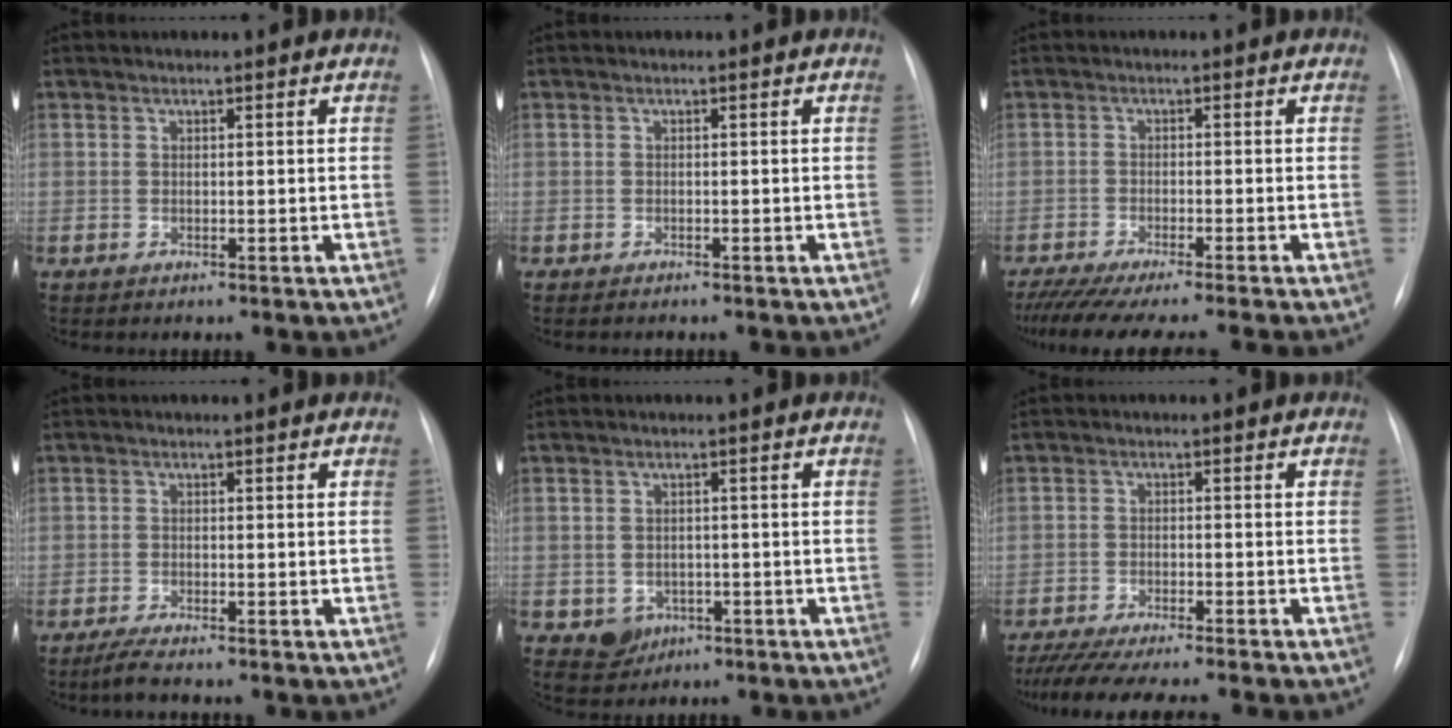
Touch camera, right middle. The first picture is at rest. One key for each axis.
{"total": 0.8, "fx": -0.7, "fy": 0.1, "fz": 0.4, "tx": -0.011, "ty": -0.003, "tz": -0.009}
{"total": 12.6, "fx": -10.8, "fy": -1.0, "fz": 6.4, "tx": -0.079, "ty": -0.038, "tz": -0.167}
{"total": 2.2, "fx": -1.8, "fy": -0.2, "fz": 1.3, "tx": -0.039, "ty": -0.009, "tz": -0.037}
{"total": 3.6, "fx": -1.4, "fy": 3.1, "fz": 1.1, "tx": -0.011, "ty": 0.005, "tz": -0.010}
{"total": 12.6, "fx": -11.0, "fy": -0.1, "fz": 6.1, "tx": -0.080, "ty": -0.026, "tz": -0.166}